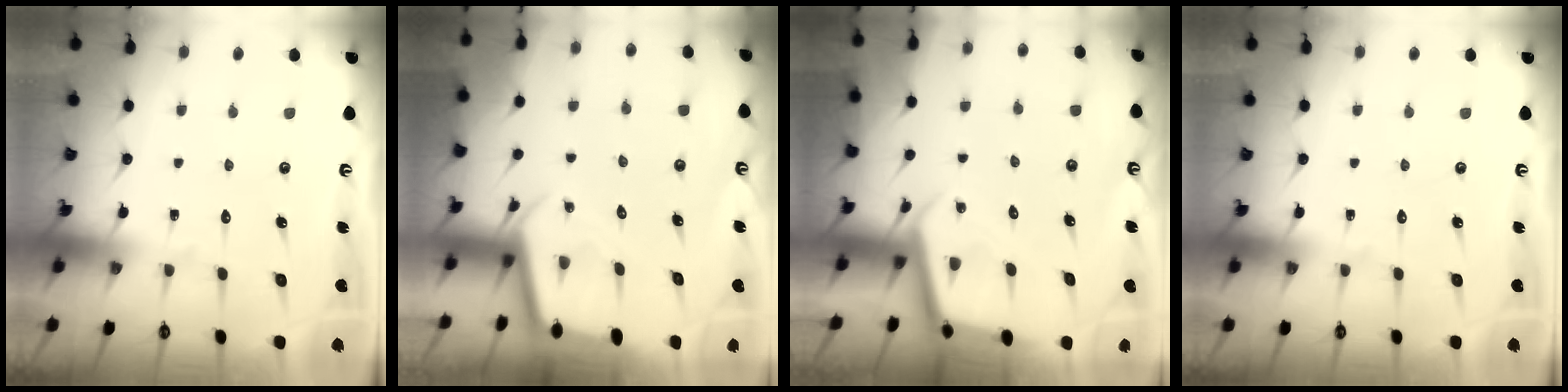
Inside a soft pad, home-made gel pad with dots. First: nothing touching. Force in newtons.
{"total": 2.3, "press": 2.3, "slide": 0.1}
{"total": 3.5, "press": 3.5, "slide": 0.3}
{"total": 0.0}